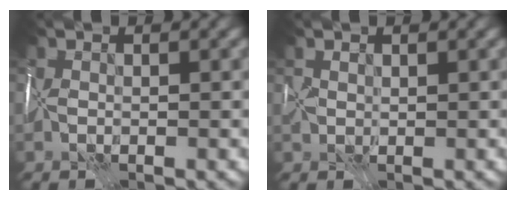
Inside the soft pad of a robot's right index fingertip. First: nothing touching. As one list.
[{"total": 0.8, "force": [0.6, -0.1, -0.4], "torque": [0.010, 0.007, 0.012]}]